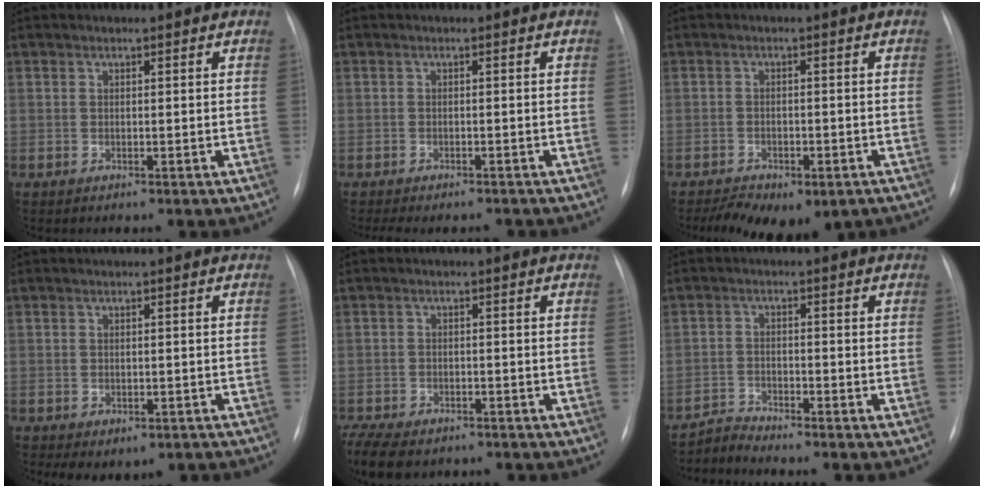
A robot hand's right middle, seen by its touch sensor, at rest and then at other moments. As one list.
[{"total": 5.7, "force": [-5.2, 1.6, 1.8], "torque": [-0.014, 0.000, -0.066]}, {"total": 10.4, "force": [-7.0, 5.2, 5.7], "torque": [-0.089, 0.004, -0.094]}, {"total": 4.5, "force": [-2.9, 2.7, 2.1], "torque": [-0.022, 0.007, -0.030]}, {"total": 12.6, "force": [-8.7, 6.8, 6.1], "torque": [-0.154, -0.013, -0.121]}, {"total": 2.8, "force": [-2.5, -0.6, -0.9], "torque": [0.022, -0.019, -0.049]}]